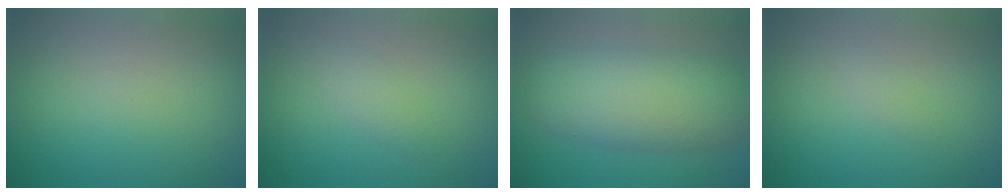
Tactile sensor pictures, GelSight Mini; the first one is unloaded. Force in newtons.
{"total": 1.3, "press": 1.3, "slide": 0.0}
{"total": 5.9, "press": 5.9, "slide": 0.4}
{"total": 0.7, "press": 0.7, "slide": 0.0}